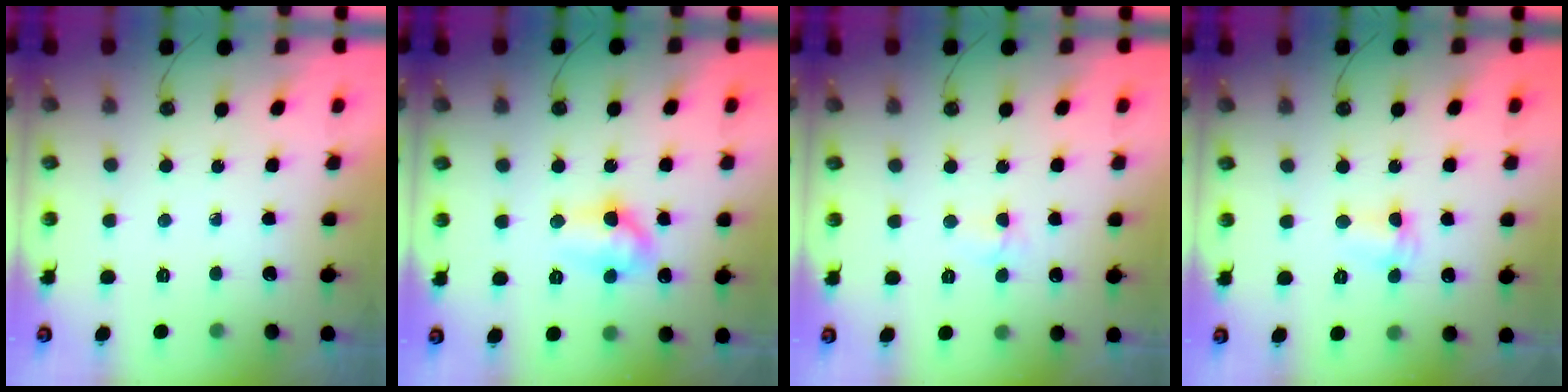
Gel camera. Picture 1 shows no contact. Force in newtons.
{"total": 9.6, "press": 9.6, "slide": 0.8}
{"total": 4.9, "press": 3.4, "slide": 3.5}
{"total": 2.6, "press": 2.6, "slide": 0.6}